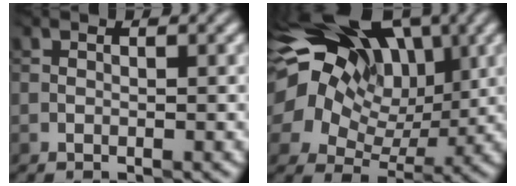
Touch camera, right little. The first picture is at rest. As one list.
[{"total": 16.8, "force": [5.9, 12.5, 9.6], "torque": [-0.186, 0.046, 0.087]}]